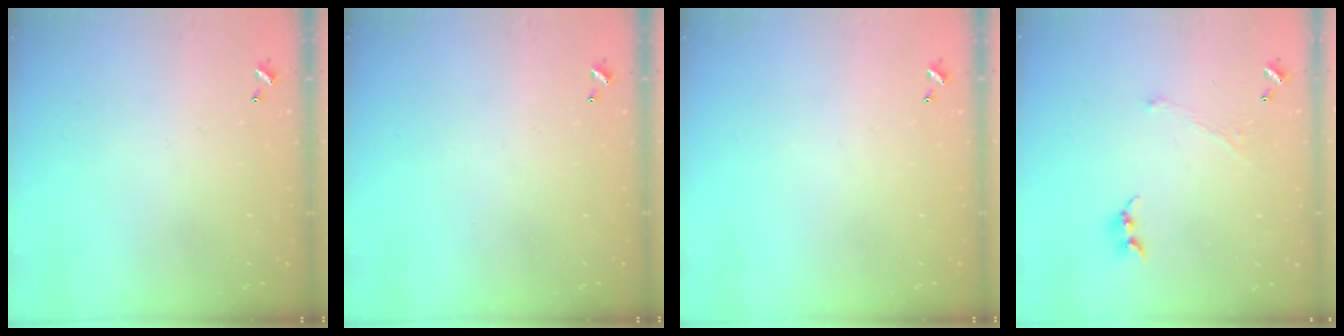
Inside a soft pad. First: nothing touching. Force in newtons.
{"total": 0.0}
{"total": 0.0}
{"total": 1.3, "press": 1.2, "slide": 0.5}